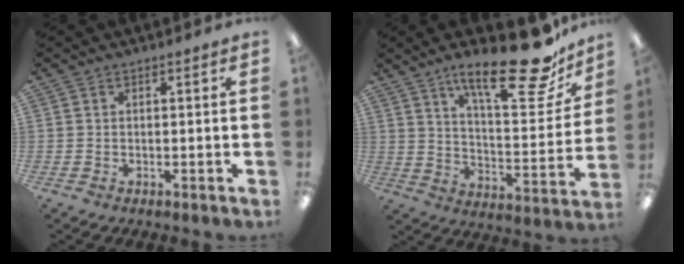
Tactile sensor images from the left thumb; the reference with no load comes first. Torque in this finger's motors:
{"motor_torque": [0.64, 0.42, 1.35, -1.43, 0.26]}